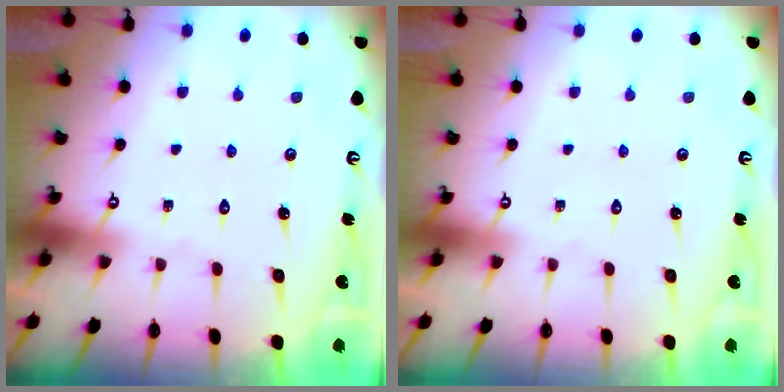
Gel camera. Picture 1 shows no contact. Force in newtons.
{"total": 0.0}